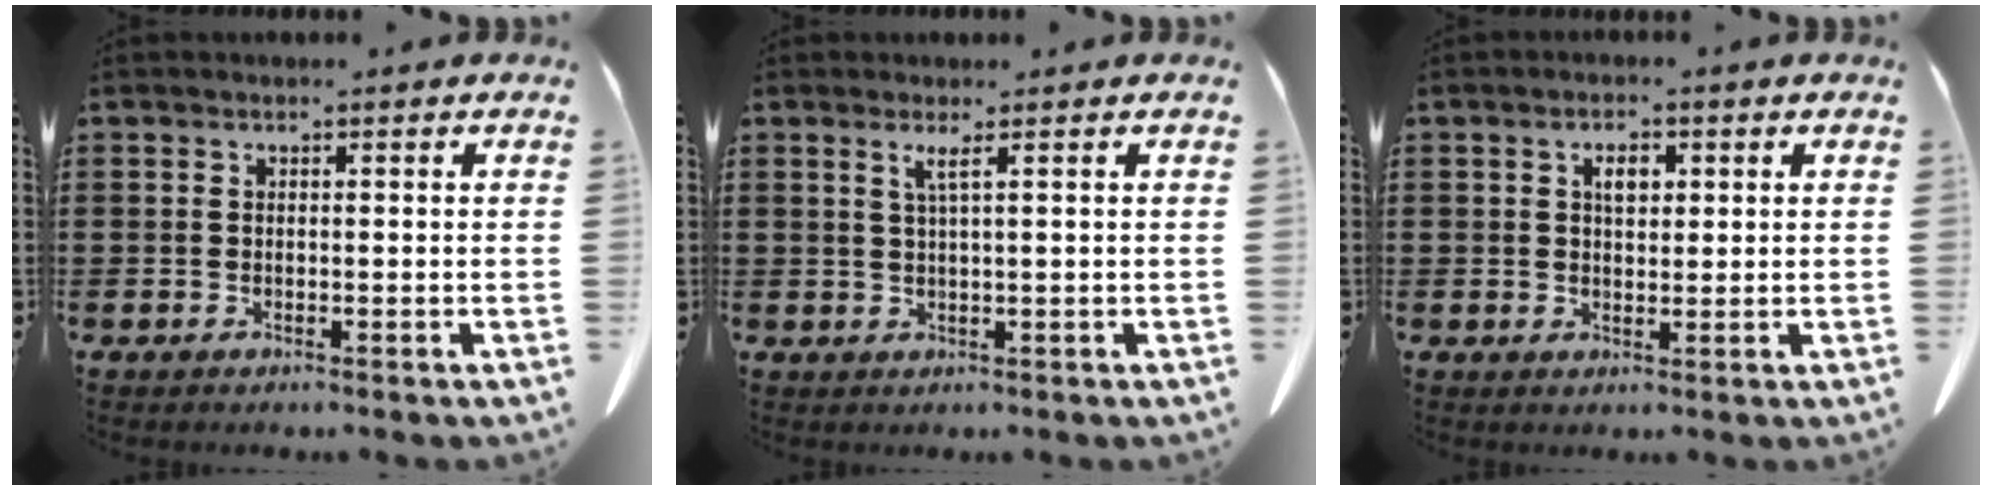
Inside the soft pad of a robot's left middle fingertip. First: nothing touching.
{"total": 1.8, "force": [0.7, -0.4, 1.6], "torque": [-0.034, -0.005, 0.011]}
{"total": 2.5, "force": [0.8, 1.3, 2.0], "torque": [-0.026, 0.000, 0.010]}